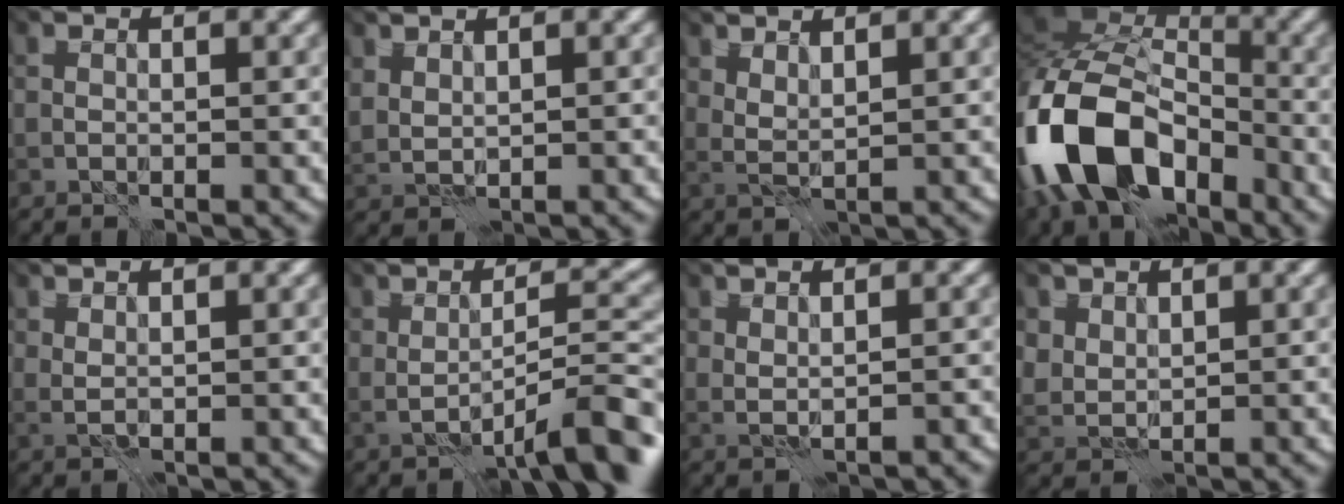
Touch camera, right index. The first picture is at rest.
{"total": 1.6, "force": [1.5, 0.3, 0.4], "torque": [-0.011, 0.002, 0.035]}
{"total": 1.7, "force": [1.6, -0.1, 0.5], "torque": [-0.018, -0.002, 0.034]}
{"total": 14.5, "force": [-5.4, 9.7, 9.3], "torque": [-0.218, -0.027, -0.105]}
{"total": 0.9, "force": [0.8, -0.2, 0.1], "torque": [-0.007, 0.001, 0.018]}
{"total": 5.8, "force": [-2.5, 0.8, 5.2], "torque": [-0.073, 0.011, -0.041]}
{"total": 0.8, "force": [0.6, -0.2, 0.4], "torque": [-0.010, -0.002, 0.017]}
{"total": 2.5, "force": [2.0, 1.4, 0.4], "torque": [-0.014, -0.002, 0.044]}